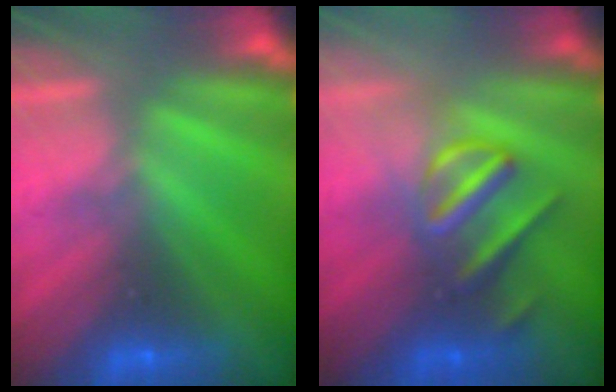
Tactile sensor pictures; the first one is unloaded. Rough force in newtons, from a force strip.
{"total": 3.0}